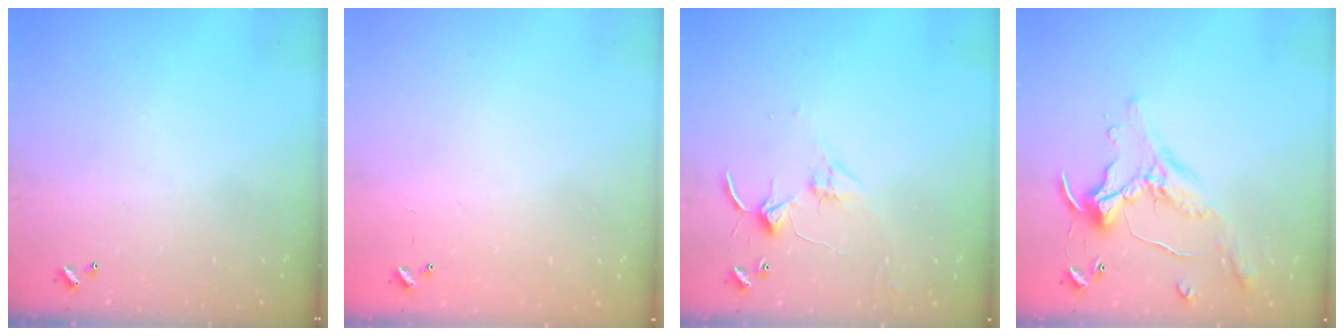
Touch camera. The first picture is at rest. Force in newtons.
{"total": 8.5, "press": 8.4, "slide": 0.5}
{"total": 2.8, "press": 2.8, "slide": 0.4}
{"total": 0.0}